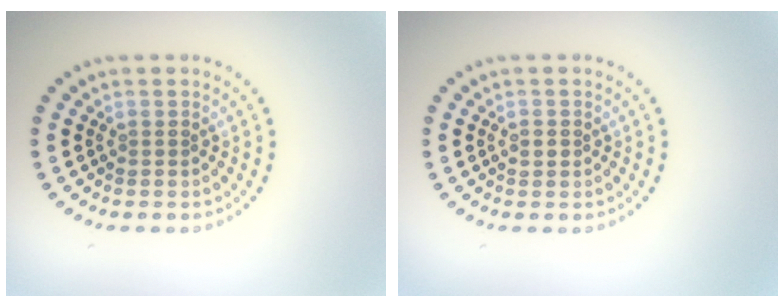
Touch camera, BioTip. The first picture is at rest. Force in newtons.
{"total": 1.1, "press": 1.1, "slide": 0.1}